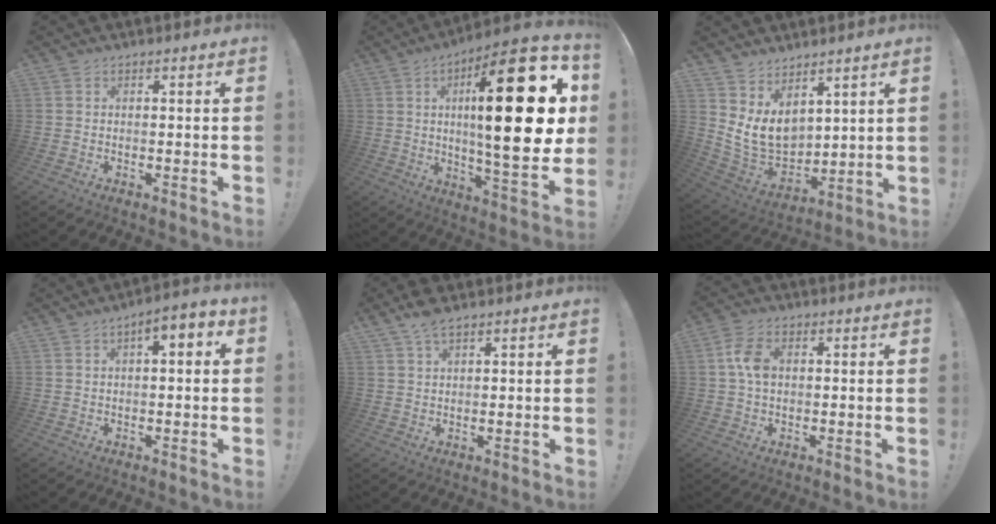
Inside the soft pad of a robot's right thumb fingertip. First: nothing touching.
{"total": 29.8, "force": [5.3, 8.0, 28.2], "torque": [-0.432, -0.026, 0.079]}
{"total": 10.8, "force": [4.3, 7.9, 5.9], "torque": [-0.116, -0.045, 0.092]}
{"total": 4.5, "force": [0.6, 1.7, 4.1], "torque": [-0.056, -0.005, 0.008]}
{"total": 4.4, "force": [3.2, 1.3, 2.7], "torque": [-0.057, -0.009, 0.059]}
{"total": 6.7, "force": [0.7, 4.4, 5.0], "torque": [-0.088, 0.004, 0.011]}